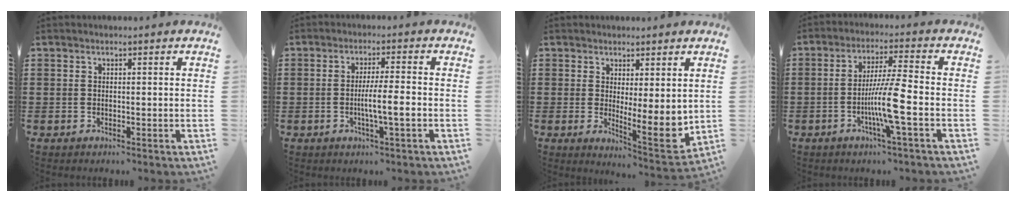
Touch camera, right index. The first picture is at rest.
{"total": 4.9, "force": [-1.1, 0.2, 4.8], "torque": [-0.084, -0.004, -0.022]}
{"total": 5.9, "force": [1.9, 1.7, 5.3], "torque": [-0.075, -0.029, 0.037]}
{"total": 8.4, "force": [-2.6, 0.0, 8.0], "torque": [-0.155, -0.014, -0.055]}